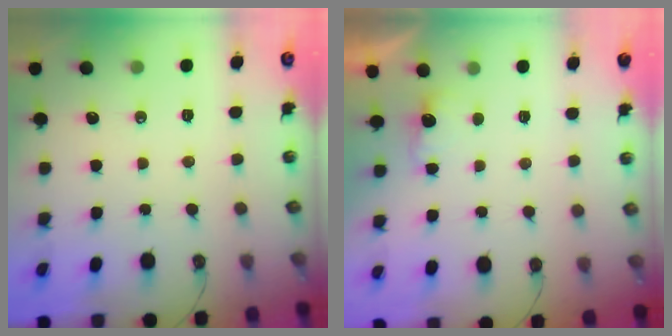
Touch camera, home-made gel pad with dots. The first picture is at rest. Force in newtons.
{"total": 2.5, "press": 2.3, "slide": 0.9}